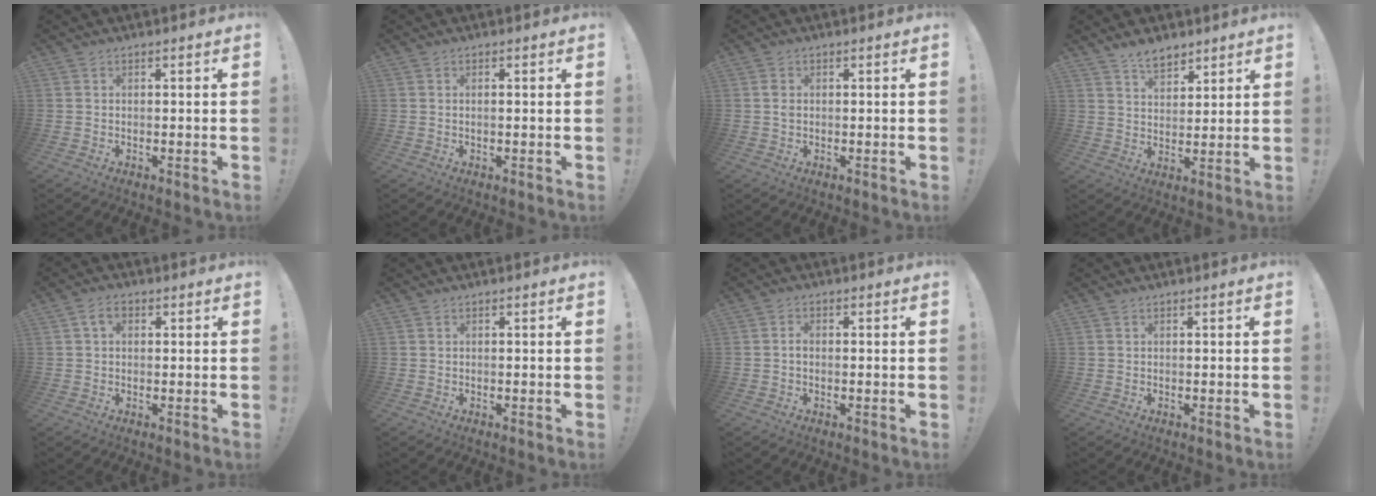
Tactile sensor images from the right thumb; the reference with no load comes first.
{"total": 0.8, "force": [0.0, -0.1, 0.8], "torque": [-0.022, 0.004, 0.000]}
{"total": 1.4, "force": [0.1, 1.0, 0.9], "torque": [-0.025, 0.007, 0.003]}
{"total": 6.7, "force": [5.2, 3.4, 2.7], "torque": [-0.043, -0.026, 0.096]}
{"total": 3.7, "force": [1.2, 2.3, 2.6], "torque": [-0.046, 0.006, 0.021]}
{"total": 0.0}
{"total": 1.0, "force": [-0.4, 0.8, 0.6], "torque": [-0.020, 0.007, -0.005]}
{"total": 0.0}